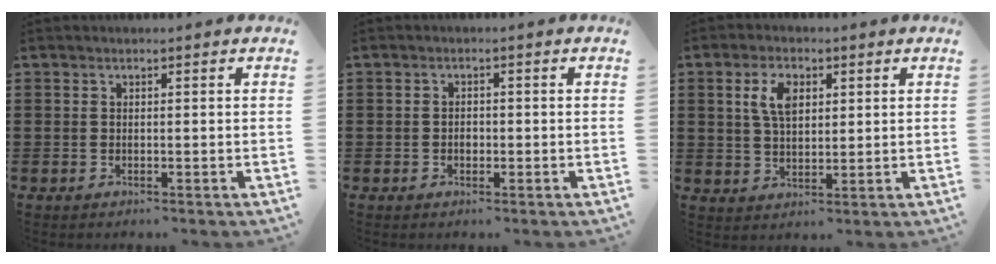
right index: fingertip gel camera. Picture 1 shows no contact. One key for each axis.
{"total": 1.3, "fx": -0.3, "fy": 0.8, "fz": 0.9, "tx": -0.018, "ty": 0.003, "tz": -0.005}
{"total": 5.4, "fx": 1.8, "fy": 2.9, "fz": 4.2, "tx": -0.085, "ty": 0.010, "tz": 0.029}